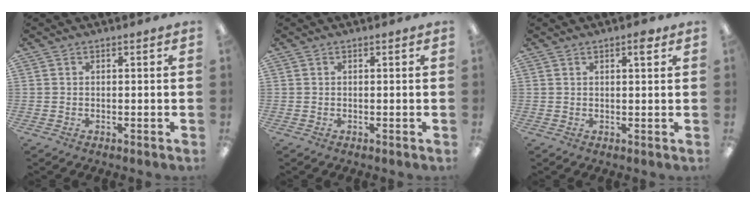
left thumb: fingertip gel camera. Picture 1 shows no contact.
{"total": 0.0}
{"total": 2.7, "force": [1.7, 0.8, 1.9], "torque": [-0.026, -0.004, 0.026]}